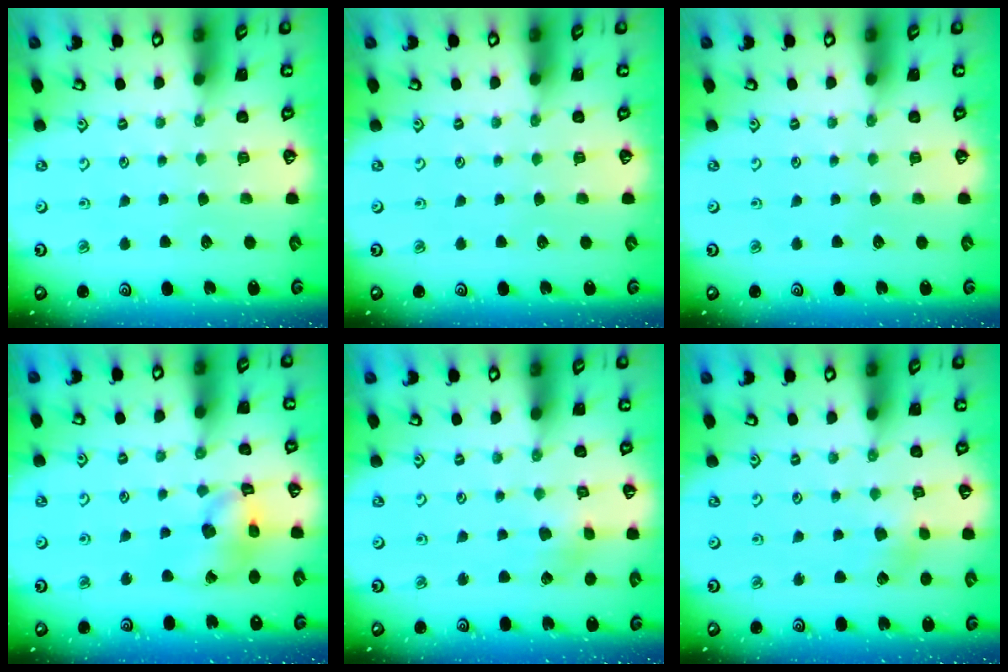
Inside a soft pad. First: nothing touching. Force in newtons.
{"total": 0.0}
{"total": 0.0}
{"total": 12.8, "press": 12.7, "slide": 1.6}
{"total": 2.9, "press": 2.9, "slide": 0.1}
{"total": 2.8, "press": 2.8, "slide": 0.5}